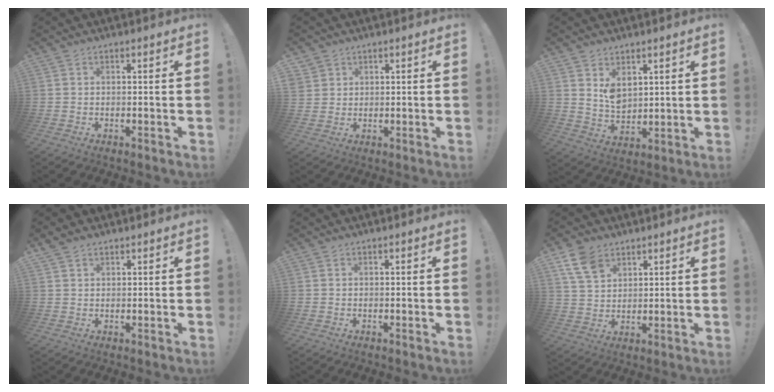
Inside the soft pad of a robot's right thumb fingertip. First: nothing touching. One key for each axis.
{"total": 2.2, "fx": 1.6, "fy": 1.5, "fz": 0.3, "tx": -0.005, "ty": -0.008, "tz": 0.031}
{"total": 6.7, "fx": 4.0, "fy": 4.6, "fz": 2.9, "tx": -0.045, "ty": -0.028, "tz": 0.077}
{"total": 2.1, "fx": 1.6, "fy": 1.0, "fz": 0.8, "tx": -0.017, "ty": -0.006, "tz": 0.033}
{"total": 0.0}
{"total": 8.7, "fx": 5.4, "fy": 5.4, "fz": 4.2, "tx": -0.079, "ty": -0.018, "tz": 0.108}